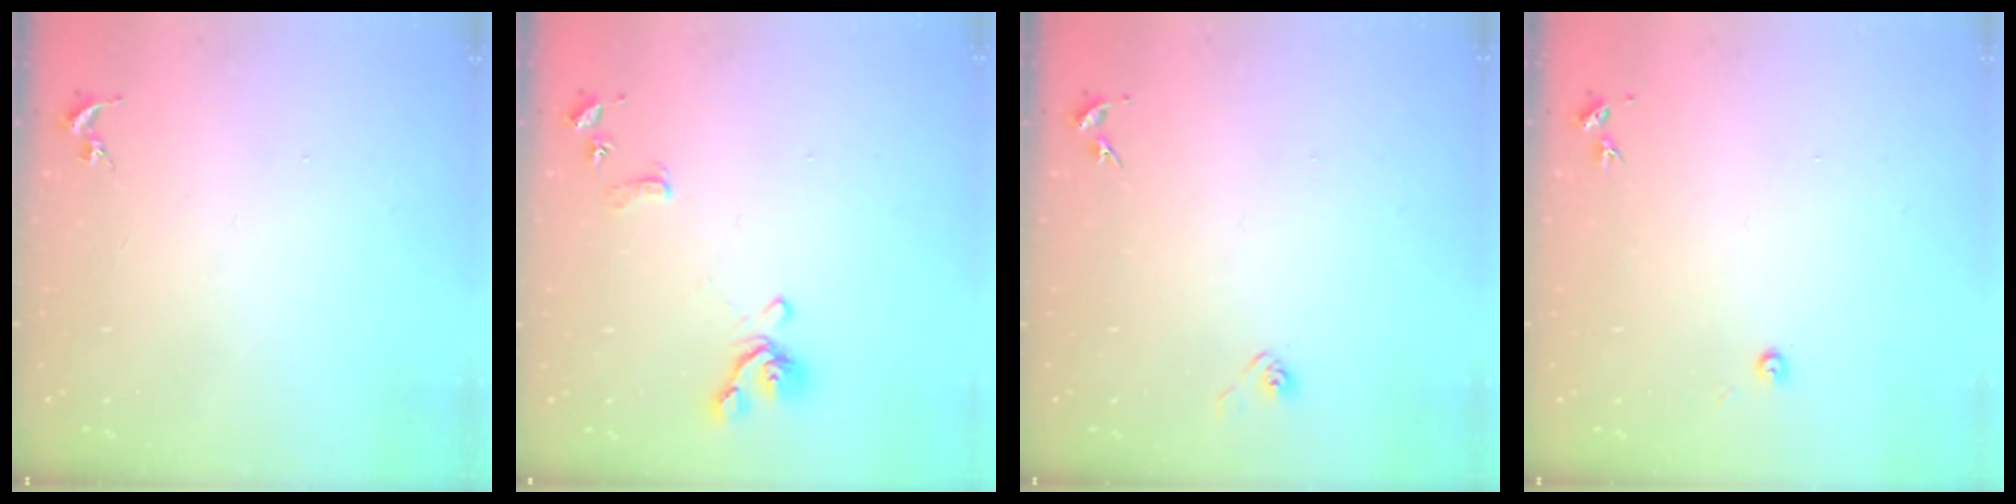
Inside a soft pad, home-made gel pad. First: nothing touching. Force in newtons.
{"total": 11.3, "press": 11.2, "slide": 1.3}
{"total": 2.9, "press": 2.8, "slide": 0.8}
{"total": 2.7, "press": 2.7, "slide": 0.2}